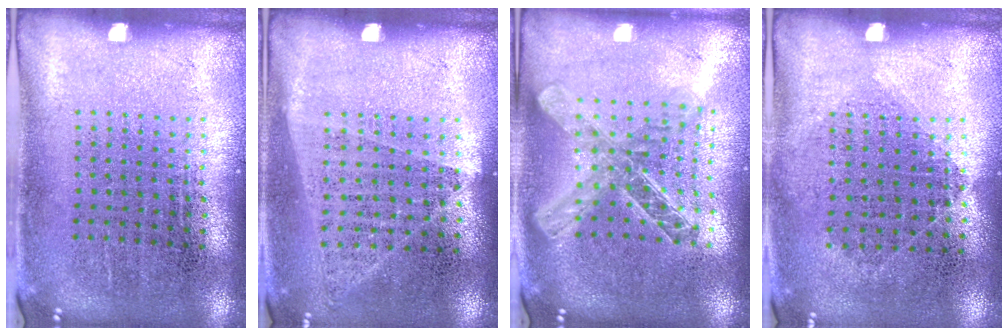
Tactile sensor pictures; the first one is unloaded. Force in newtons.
{"total": 1.0, "press": 0.9, "slide": 0.5}
{"total": 2.0, "press": 1.7, "slide": 1.1}
{"total": 1.0, "press": 0.9, "slide": 0.5}